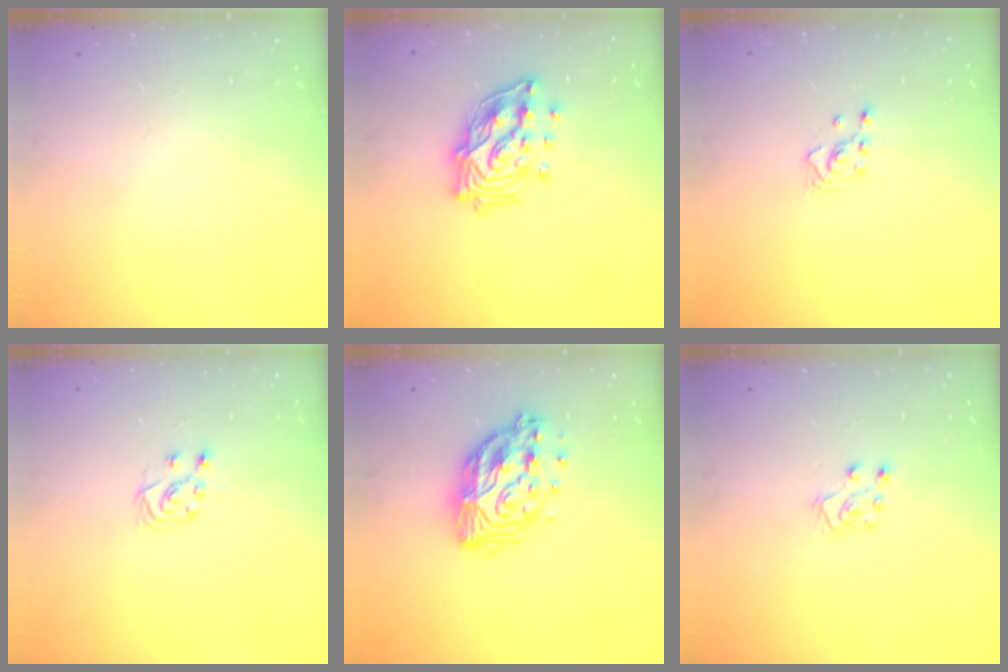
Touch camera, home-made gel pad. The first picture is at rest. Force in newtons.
{"total": 17.3, "press": 17.1, "slide": 2.3}
{"total": 2.3, "press": 2.3, "slide": 0.3}
{"total": 7.3, "press": 7.2, "slide": 0.5}
{"total": 15.0, "press": 14.9, "slide": 1.3}
{"total": 6.8, "press": 6.8, "slide": 0.4}